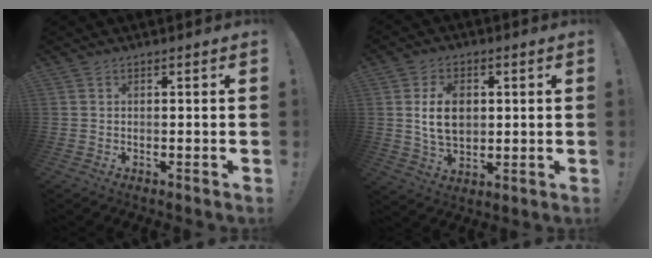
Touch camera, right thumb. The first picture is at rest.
{"total": 10.8, "force": [1.4, 7.6, 7.6], "torque": [-0.127, 0.008, 0.026]}